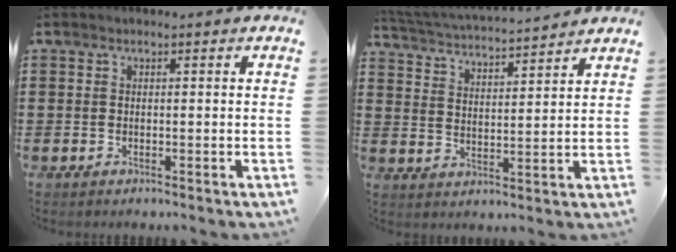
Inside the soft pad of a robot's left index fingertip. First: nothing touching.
{"total": 3.8, "force": [3.7, -0.3, 0.8], "torque": [-0.035, -0.030, 0.060]}